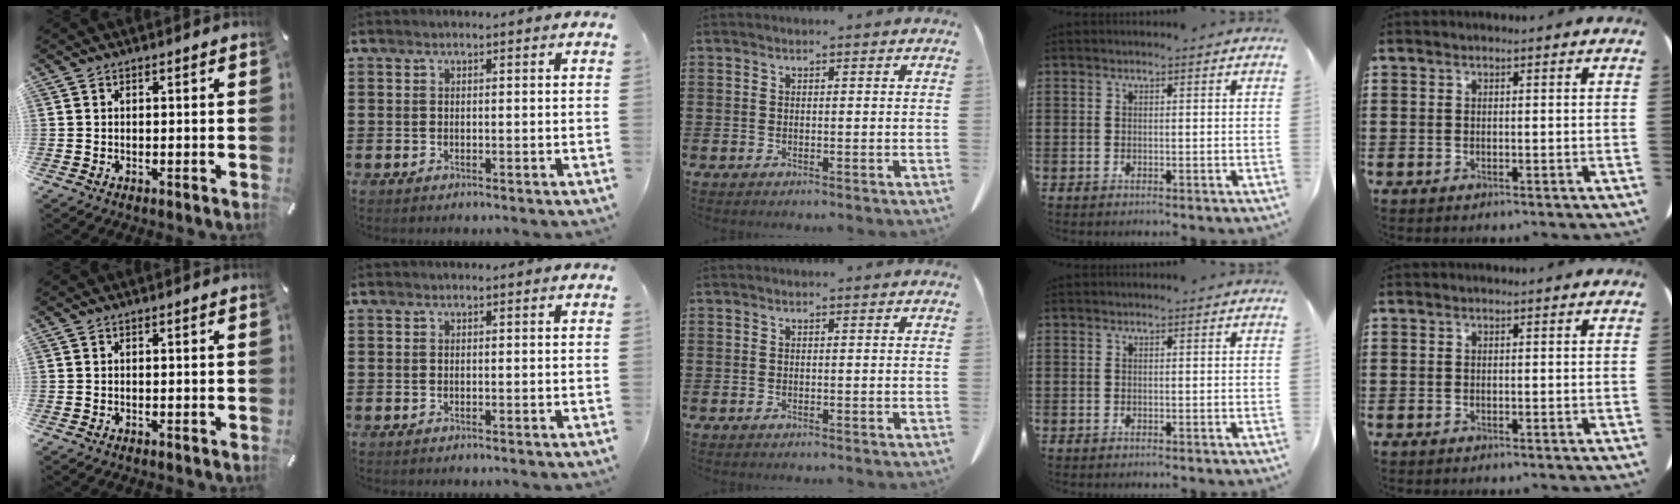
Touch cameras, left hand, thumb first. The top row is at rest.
{}